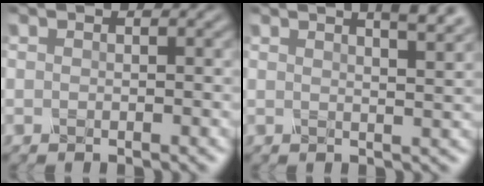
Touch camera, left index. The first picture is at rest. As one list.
[{"total": 4.8, "force": [3.3, 1.3, 3.2], "torque": [-0.019, 0.024, 0.018]}]